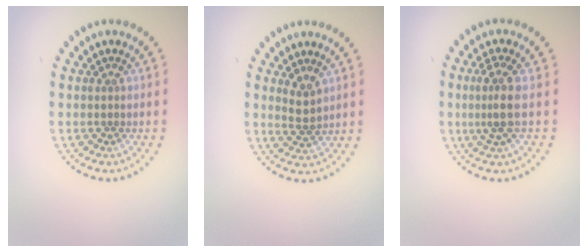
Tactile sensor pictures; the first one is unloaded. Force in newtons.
{"total": 1.8, "press": 1.6, "slide": 0.9}
{"total": 2.5, "press": 2.0, "slide": 1.6}